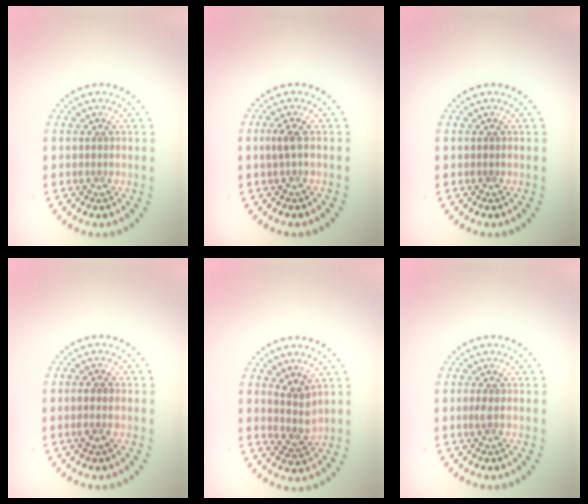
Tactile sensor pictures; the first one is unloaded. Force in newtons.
{"total": 1.1, "press": 1.0, "slide": 0.4}
{"total": 0.0}
{"total": 1.7, "press": 1.6, "slide": 0.6}
{"total": 2.4, "press": 2.0, "slide": 1.4}
{"total": 0.6, "press": 0.5, "slide": 0.3}